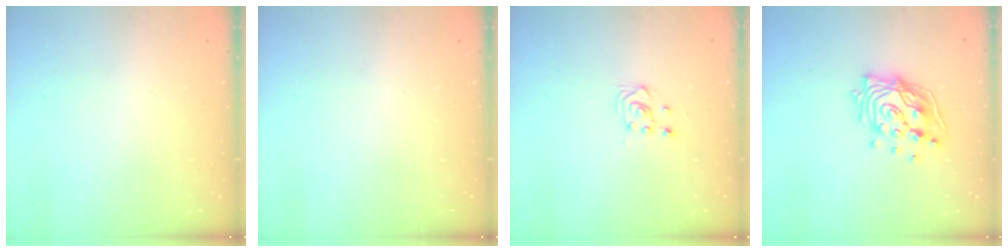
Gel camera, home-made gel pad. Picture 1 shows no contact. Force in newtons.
{"total": 0.0}
{"total": 2.8, "press": 2.7, "slide": 0.7}
{"total": 15.9, "press": 15.9, "slide": 1.5}